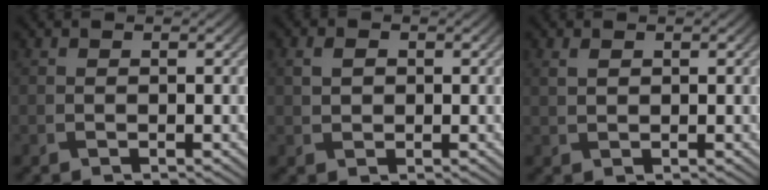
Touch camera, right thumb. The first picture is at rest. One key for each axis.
{"total": 2.0, "fx": 0.4, "fy": 1.5, "fz": 1.3, "tx": -0.034, "ty": 0.002, "tz": 0.007}
{"total": 1.3, "fx": 0.6, "fy": 0.7, "fz": 1.0, "tx": -0.027, "ty": 0.001, "tz": 0.016}